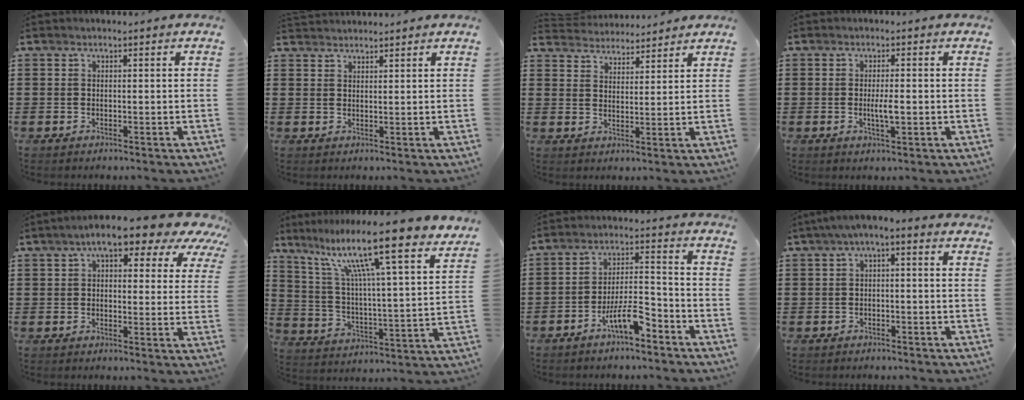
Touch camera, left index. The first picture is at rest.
{"total": 1.7, "force": [1.7, 0.1, 0.0], "torque": [-0.004, 0.001, 0.034]}
{"total": 4.0, "force": [4.0, 0.5, -0.2], "torque": [-0.014, -0.016, 0.072]}
{"total": 3.0, "force": [-0.4, 0.6, 3.0], "torque": [-0.059, -0.005, -0.009]}
{"total": 8.3, "force": [5.6, 2.6, 5.5], "torque": [-0.094, -0.019, 0.089]}
{"total": 13.1, "force": [10.5, 0.2, 7.9], "torque": [-0.166, -0.079, 0.163]}
{"total": 7.6, "force": [-4.9, 2.0, 5.4], "torque": [-0.108, 0.010, -0.091]}
{"total": 2.6, "force": [-2.1, 0.4, 1.5], "torque": [-0.032, -0.003, -0.048]}